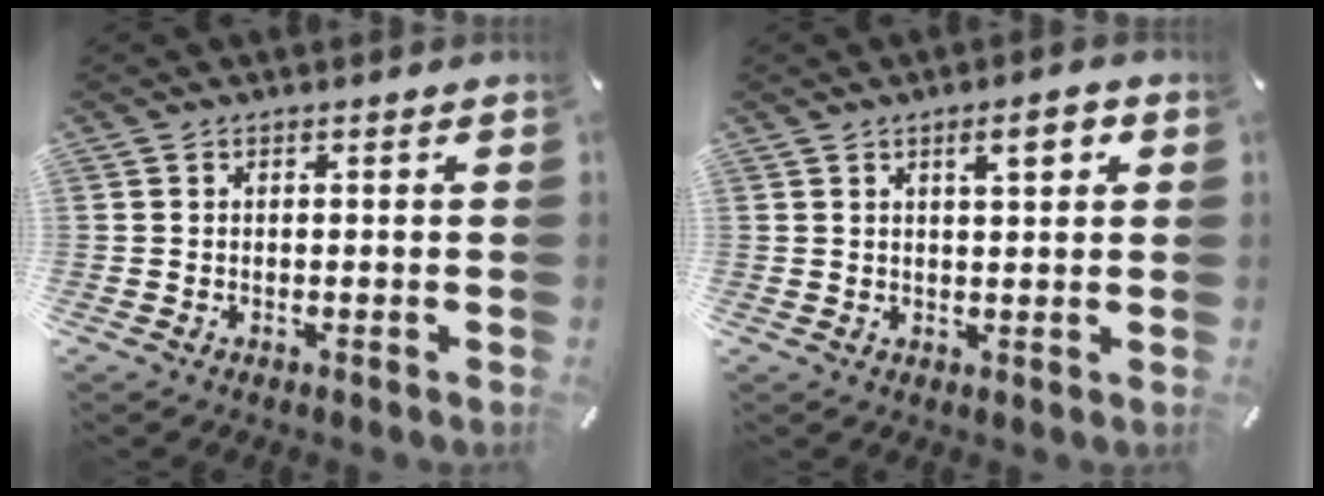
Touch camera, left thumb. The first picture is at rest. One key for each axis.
{"total": 5.1, "fx": 2.4, "fy": 1.5, "fz": 4.3, "tx": -0.067, "ty": -0.004, "tz": 0.035}